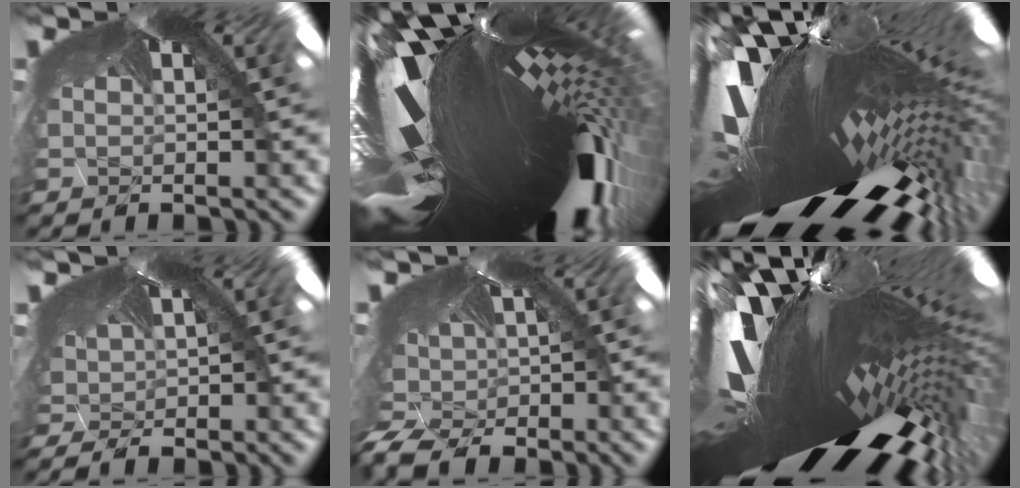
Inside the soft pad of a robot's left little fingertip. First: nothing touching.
{"total": 8.0, "force": [-6.3, 1.2, 4.7], "torque": [-0.109, -0.115, -0.067]}
{"total": 9.4, "force": [-9.0, 0.1, 2.7], "torque": [-0.072, -0.137, -0.103]}
{"total": 1.6, "force": [-0.9, 0.1, 1.3], "torque": [-0.044, -0.009, 0.006]}
{"total": 7.2, "force": [-6.2, 2.0, 2.9], "torque": [-0.068, -0.052, -0.087]}
{"total": 8.6, "force": [-8.2, -0.3, 2.7], "torque": [-0.071, -0.131, -0.091]}